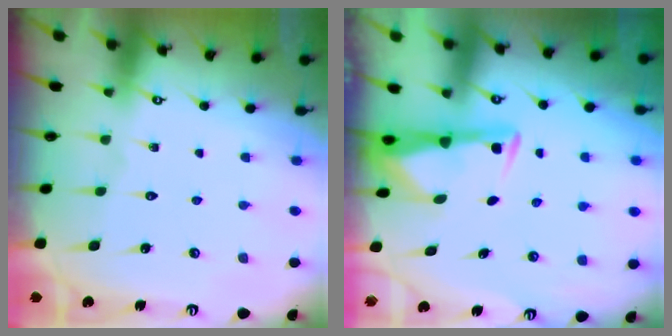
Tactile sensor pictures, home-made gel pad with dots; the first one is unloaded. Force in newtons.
{"total": 3.1, "press": 3.1, "slide": 0.4}